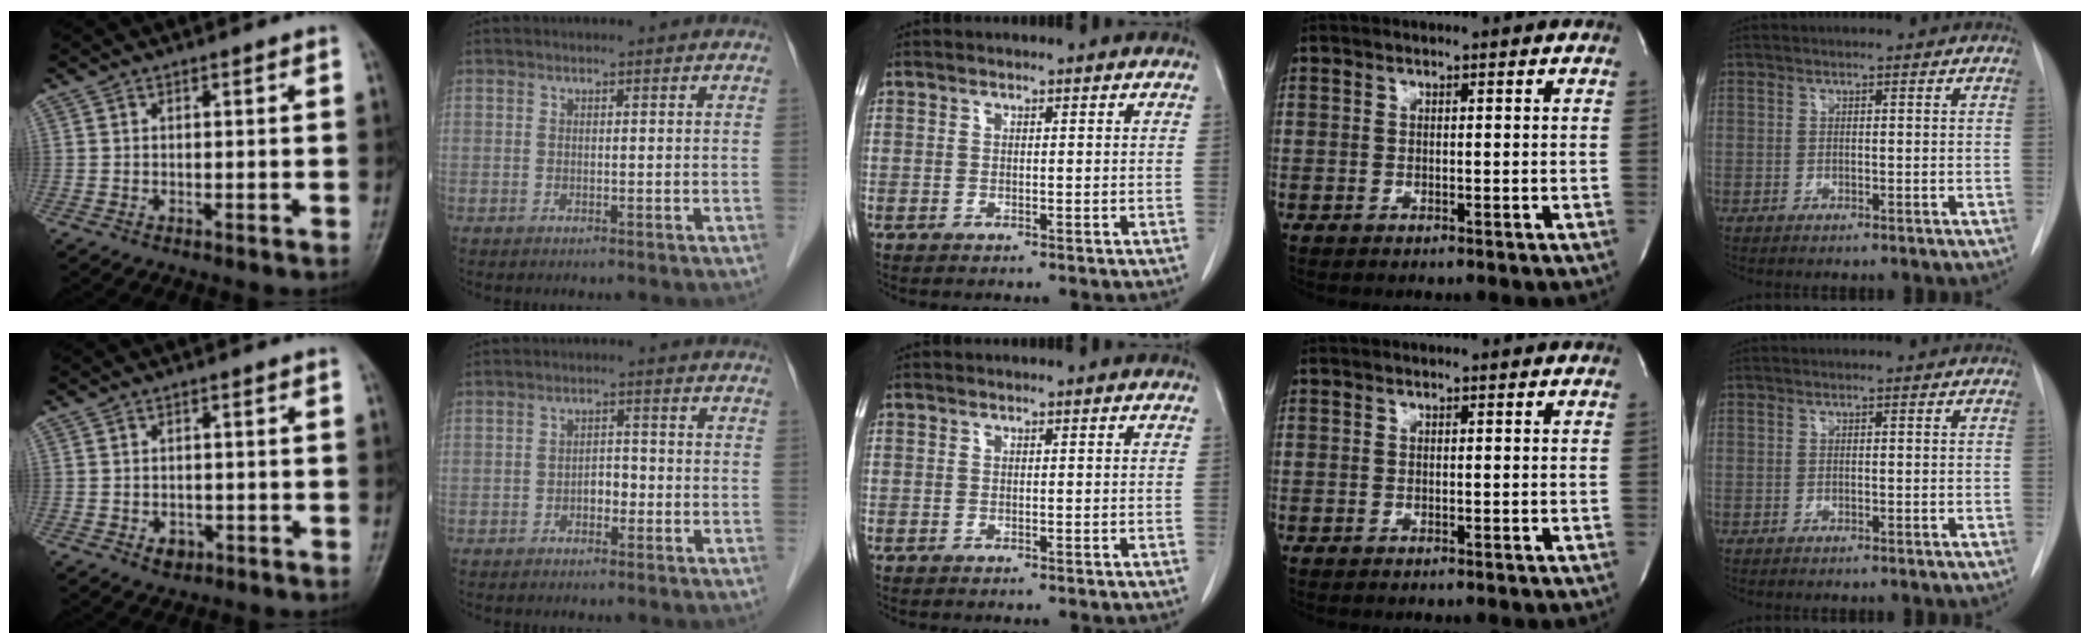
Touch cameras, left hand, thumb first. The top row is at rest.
{"thumb": {"total": 2.4, "force": [-1.1, 1.9, 1.0], "torque": [-0.003, 0.003, -0.012]}, "index": {"total": 2.3, "force": [-1.1, 1.3, 1.6], "torque": [-0.021, 0.007, -0.019]}}